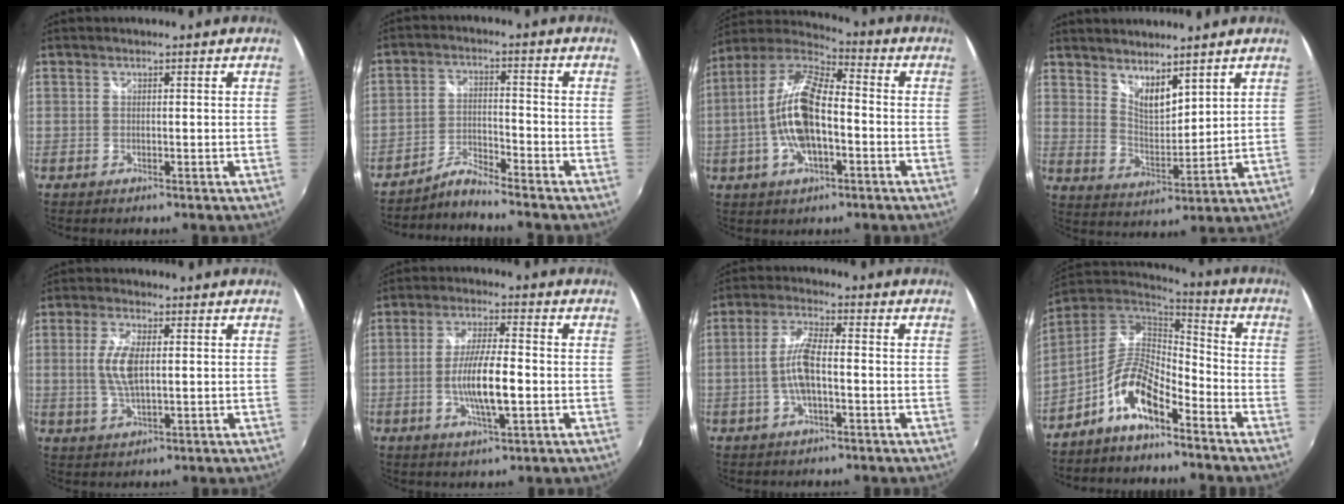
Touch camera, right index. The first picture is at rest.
{"total": 4.4, "force": [-4.3, -0.8, 0.5], "torque": [-0.018, 0.010, -0.085]}
{"total": 15.0, "force": [-2.8, 6.0, 13.5], "torque": [-0.268, 0.007, -0.058]}
{"total": 7.2, "force": [5.7, 2.3, 3.7], "torque": [-0.055, -0.007, 0.104]}
{"total": 6.5, "force": [0.6, 2.6, 5.9], "torque": [-0.120, 0.000, 0.014]}
{"total": 9.6, "force": [-2.0, 1.9, 9.2], "torque": [-0.174, -0.006, -0.036]}
{"total": 7.1, "force": [-1.5, 2.0, 6.6], "torque": [-0.135, 0.006, -0.029]}
{"total": 10.9, "force": [-6.6, 4.0, 7.8], "torque": [-0.163, 0.012, -0.125]}